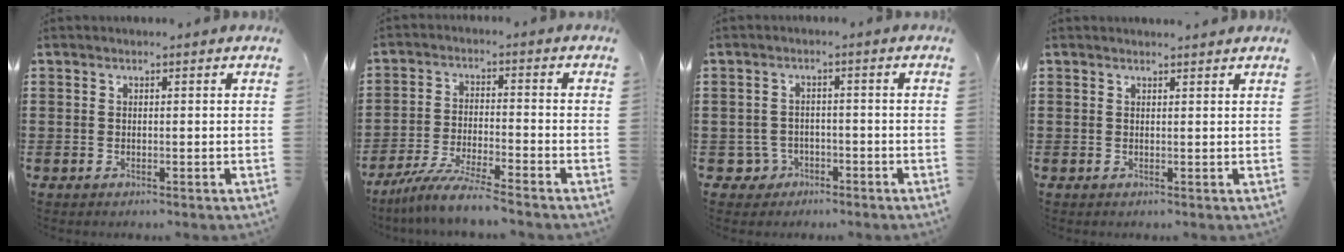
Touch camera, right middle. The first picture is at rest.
{"total": 6.4, "force": [-5.7, -0.6, 2.8], "torque": [-0.061, -0.019, -0.111]}
{"total": 3.6, "force": [-2.3, 2.6, 1.0], "torque": [-0.040, 0.000, -0.053]}
{"total": 0.9, "force": [0.9, 0.0, 0.1], "torque": [0.004, -0.005, 0.015]}